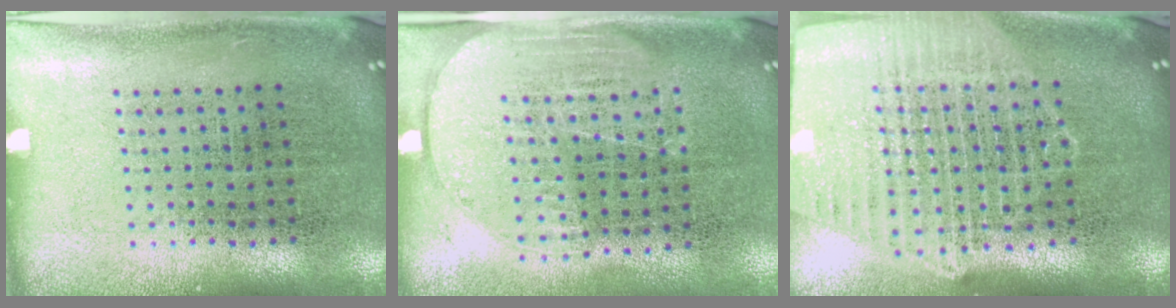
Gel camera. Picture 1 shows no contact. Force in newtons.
{"total": 1.7, "press": 1.4, "slide": 0.8}
{"total": 2.1, "press": 1.9, "slide": 0.9}